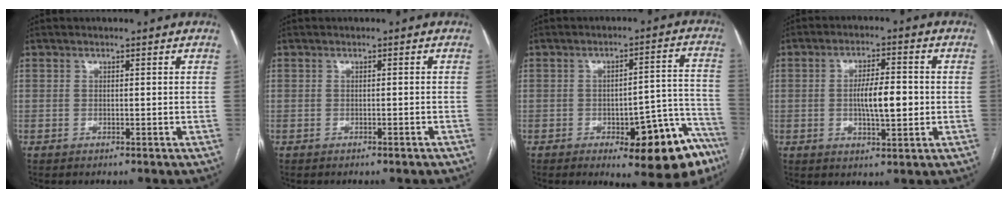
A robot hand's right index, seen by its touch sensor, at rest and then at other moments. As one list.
[{"total": 1.0, "force": [-0.8, 0.1, 0.6], "torque": [-0.015, -0.002, -0.008]}, {"total": 15.6, "force": [-9.4, 4.8, 11.5], "torque": [-0.059, 0.052, -0.117]}, {"total": 6.9, "force": [-0.5, 1.8, 6.7], "torque": [-0.118, 0.005, -0.007]}]